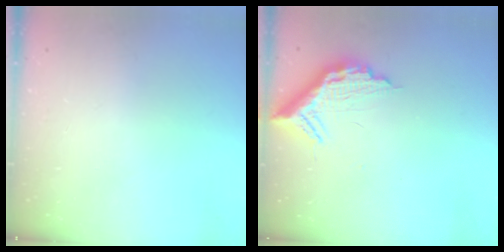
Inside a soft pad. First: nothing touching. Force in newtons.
{"total": 11.6, "press": 11.5, "slide": 1.1}